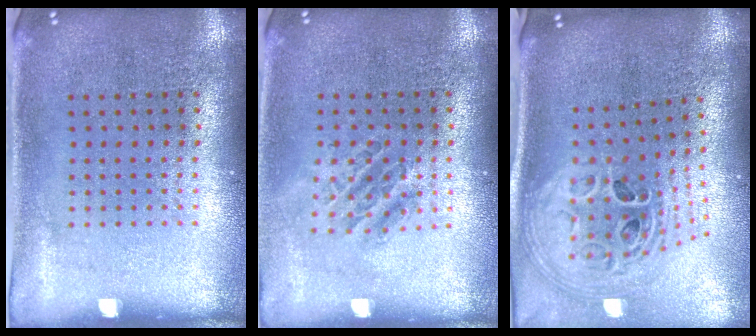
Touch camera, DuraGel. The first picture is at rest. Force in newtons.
{"total": 1.0, "press": 1.0, "slide": 0.4}
{"total": 2.8, "press": 2.0, "slide": 2.0}